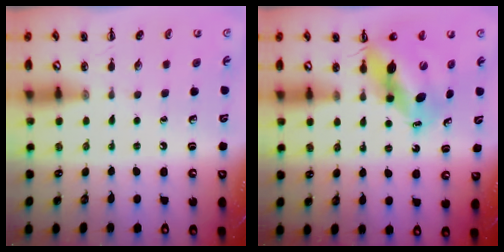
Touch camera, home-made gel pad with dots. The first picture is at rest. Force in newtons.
{"total": 10.2, "press": 9.9, "slide": 2.6}